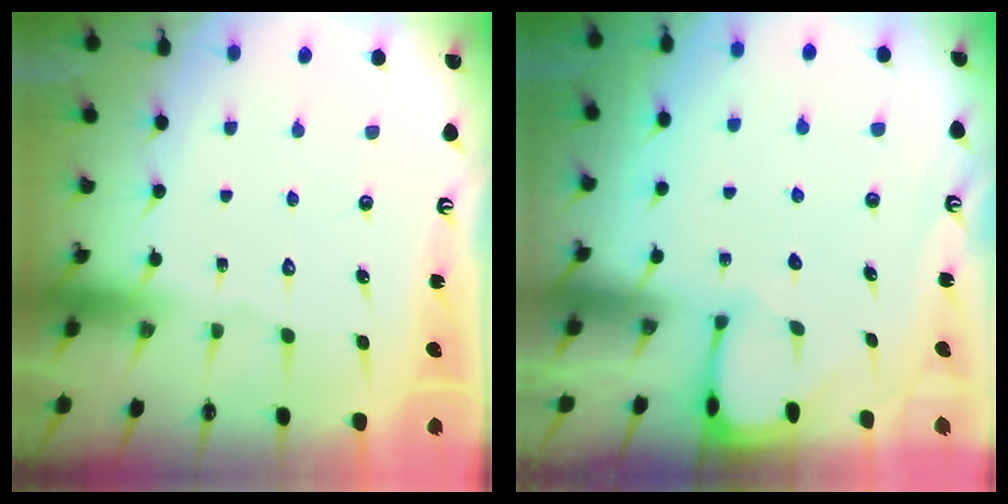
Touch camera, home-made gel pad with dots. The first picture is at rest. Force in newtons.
{"total": 1.2, "press": 1.2, "slide": 0.3}